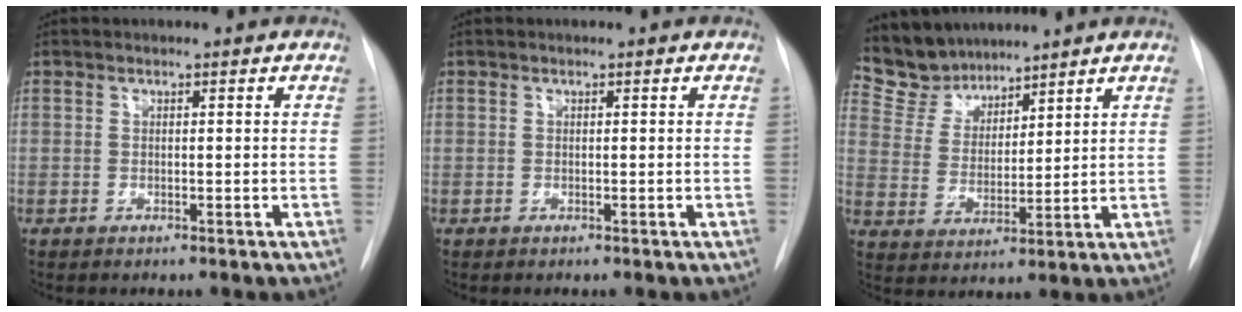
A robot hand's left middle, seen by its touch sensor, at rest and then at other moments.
{"total": 0.0}
{"total": 7.7, "force": [7.1, 2.7, 0.5], "torque": [-0.017, 0.009, 0.152]}